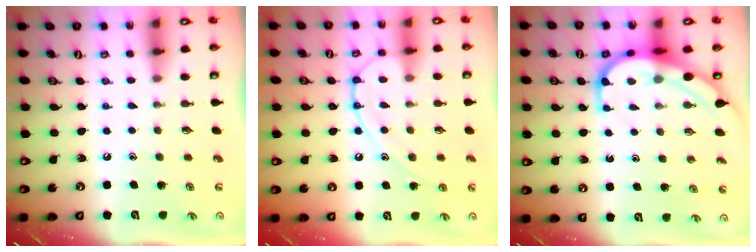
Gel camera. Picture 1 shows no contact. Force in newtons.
{"total": 12.4, "press": 12.3, "slide": 1.3}
{"total": 8.4, "press": 8.4, "slide": 0.8}